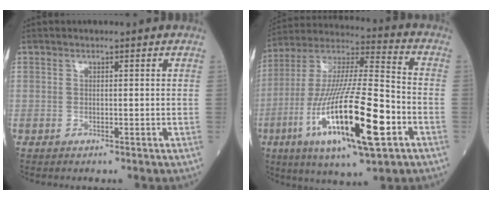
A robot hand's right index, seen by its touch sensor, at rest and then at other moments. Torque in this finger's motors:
{"motor_torque": [2.14, 0.00, 0.72, 0.21]}